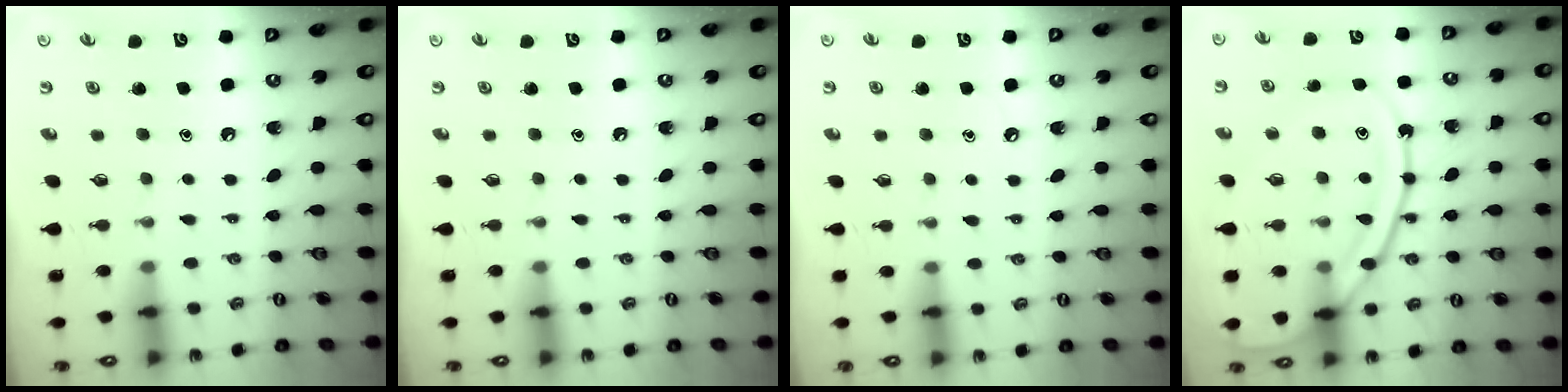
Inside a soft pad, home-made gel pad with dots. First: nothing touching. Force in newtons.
{"total": 0.0}
{"total": 2.5, "press": 2.5, "slide": 0.4}
{"total": 17.9, "press": 17.8, "slide": 1.6}